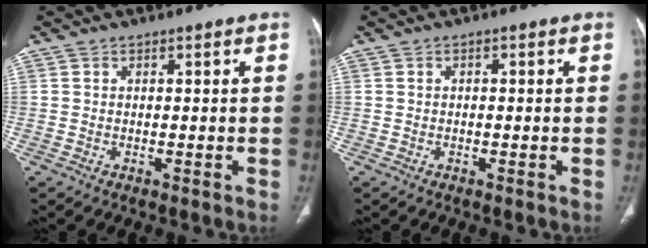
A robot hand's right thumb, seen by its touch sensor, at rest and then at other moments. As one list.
[{"total": 0.5, "force": [0.0, 0.3, 0.4], "torque": [-0.007, 0.001, 0.000]}]